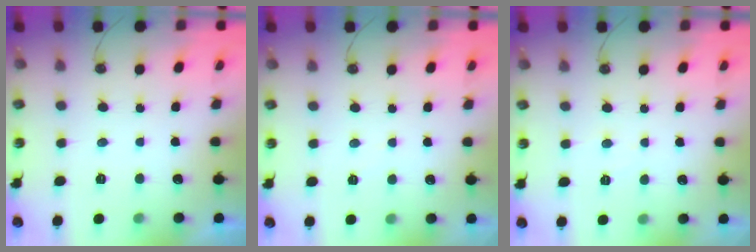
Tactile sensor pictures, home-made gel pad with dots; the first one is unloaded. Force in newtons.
{"total": 2.4, "press": 2.4, "slide": 0.4}
{"total": 3.9, "press": 3.9, "slide": 0.6}